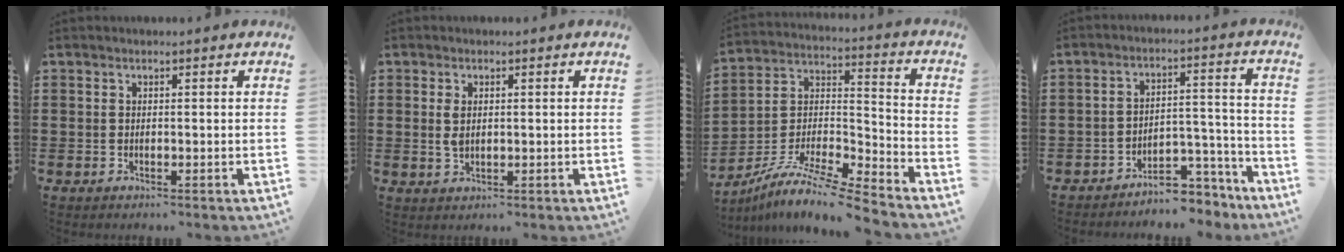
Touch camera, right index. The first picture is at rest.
{"total": 2.6, "force": [0.4, 1.2, 2.2], "torque": [-0.055, 0.000, 0.005]}
{"total": 10.0, "force": [-8.9, 0.9, 4.4], "torque": [-0.087, 0.009, -0.181]}
{"total": 5.4, "force": [-5.1, 1.2, 1.3], "torque": [-0.022, 0.015, -0.100]}